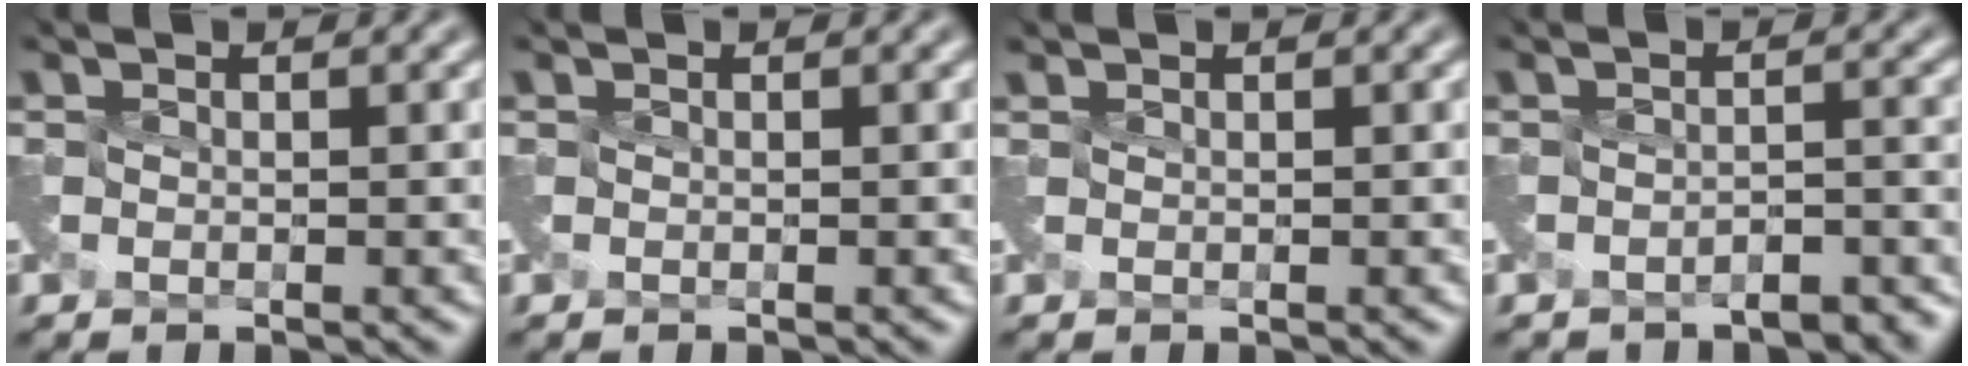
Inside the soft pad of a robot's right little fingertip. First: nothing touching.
{"total": 0.0}
{"total": 0.0}
{"total": 3.6, "force": [-3.1, 1.3, 1.3], "torque": [-0.014, -0.016, -0.045]}